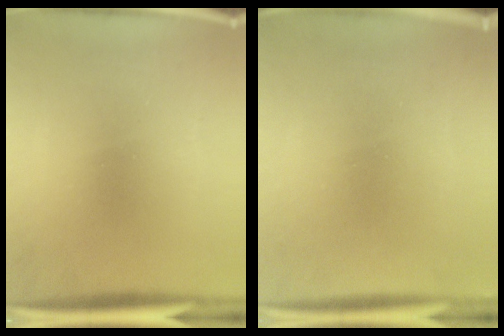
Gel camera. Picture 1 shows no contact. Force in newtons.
{"total": 1.1}